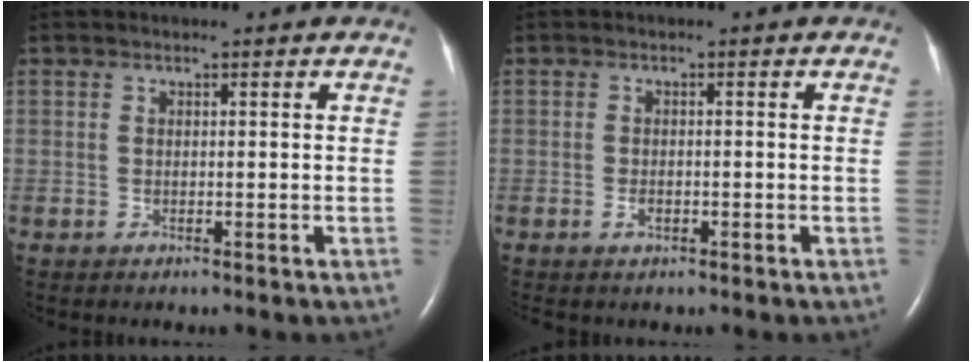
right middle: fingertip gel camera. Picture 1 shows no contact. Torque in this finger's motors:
{"motor_torque": [0.20, -0.29, 0.00, 0.02]}